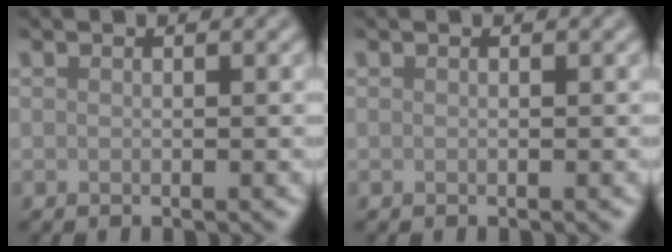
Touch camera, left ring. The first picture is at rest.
{"total": 0.0}